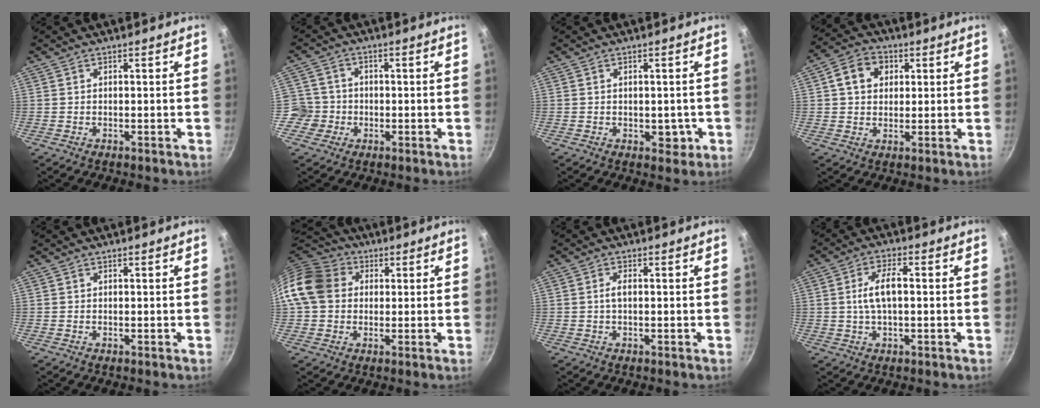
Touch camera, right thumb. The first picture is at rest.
{"total": 5.6, "force": [-1.6, 5.4, 0.8], "torque": [0.023, 0.018, -0.038]}
{"total": 2.9, "force": [-0.6, 2.1, 2.0], "torque": [-0.004, 0.000, -0.006]}
{"total": 7.6, "force": [2.2, 6.0, 4.1], "torque": [-0.049, 0.008, 0.026]}
{"total": 0.0}
{"total": 12.6, "force": [1.8, 10.5, 6.8], "torque": [-0.105, 0.027, 0.017]}
{"total": 1.7, "force": [0.0, 0.7, 1.5], "torque": [-0.033, 0.005, -0.001]}
{"total": 6.4, "force": [0.3, 2.6, 5.8], "torque": [-0.112, 0.017, 0.003]}